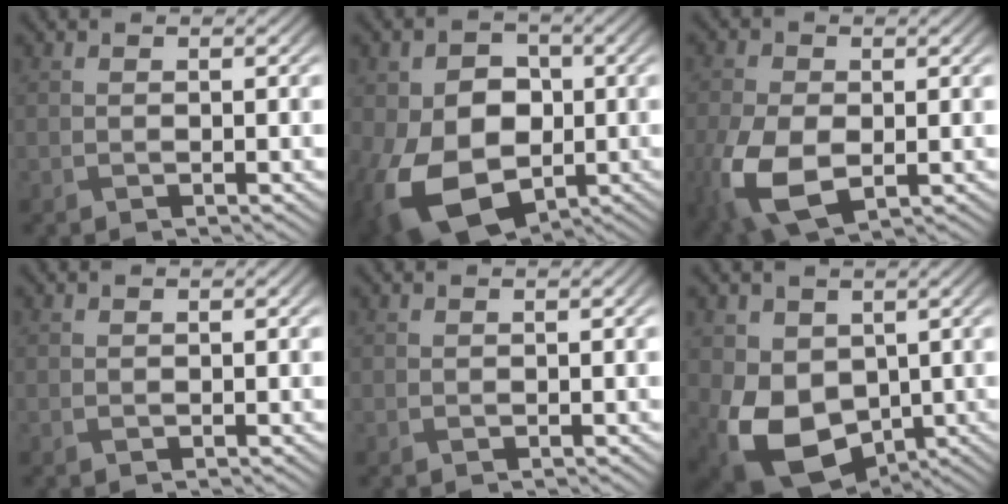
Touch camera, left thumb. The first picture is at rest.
{"total": 15.3, "force": [-3.9, 10.9, 10.1], "torque": [-0.211, -0.036, -0.057]}
{"total": 9.7, "force": [-2.4, 6.2, 7.1], "torque": [-0.209, -0.039, -0.035]}
{"total": 0.0}
{"total": 0.6, "force": [0.3, 0.1, 0.5], "torque": [-0.008, 0.005, 0.008]}
{"total": 10.4, "force": [-1.5, 7.9, 6.5], "torque": [-0.152, -0.027, -0.026]}